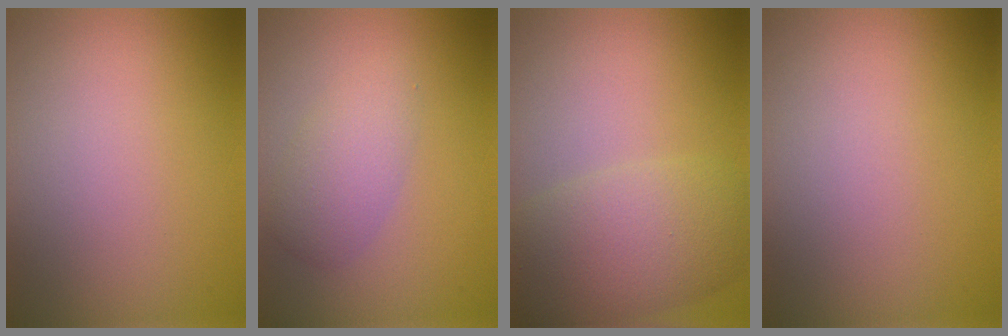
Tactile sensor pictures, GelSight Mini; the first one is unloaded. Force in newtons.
{"total": 2.9, "press": 2.9, "slide": 0.1}
{"total": 6.9, "press": 6.9, "slide": 0.3}
{"total": 0.0}